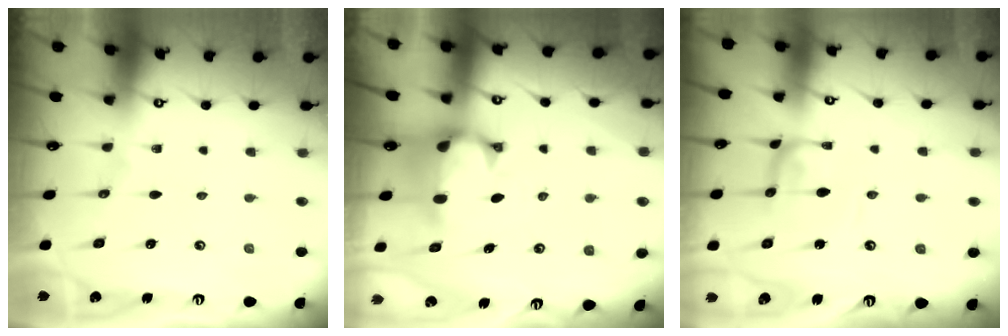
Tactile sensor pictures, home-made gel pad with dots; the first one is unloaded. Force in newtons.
{"total": 1.1, "press": 0.1, "slide": 1.1}
{"total": 0.7, "press": 0.7, "slide": 0.3}